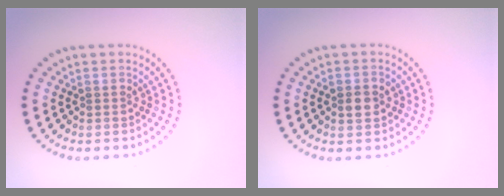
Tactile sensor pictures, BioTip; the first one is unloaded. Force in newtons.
{"total": 2.3, "press": 2.3, "slide": 0.0}